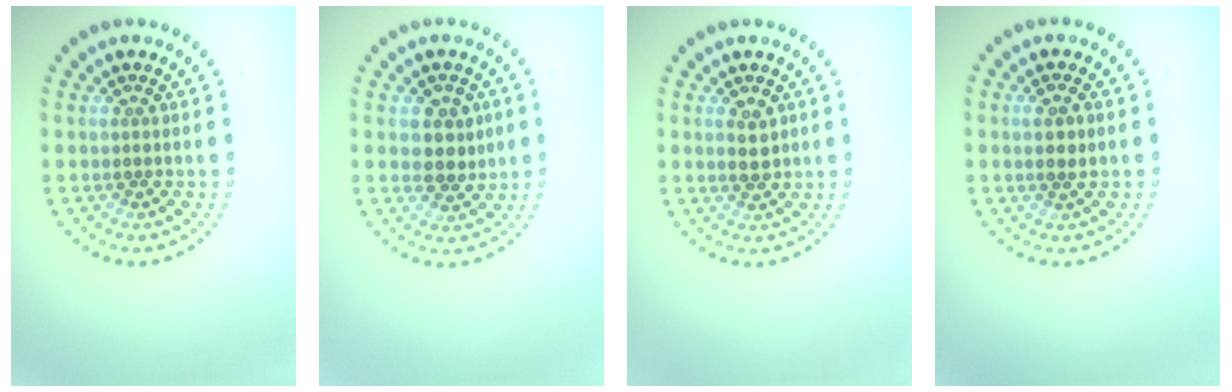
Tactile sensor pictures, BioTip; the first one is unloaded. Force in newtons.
{"total": 2.8, "press": 2.7, "slide": 0.7}
{"total": 1.9, "press": 1.8, "slide": 0.3}
{"total": 1.2, "press": 1.2, "slide": 0.4}